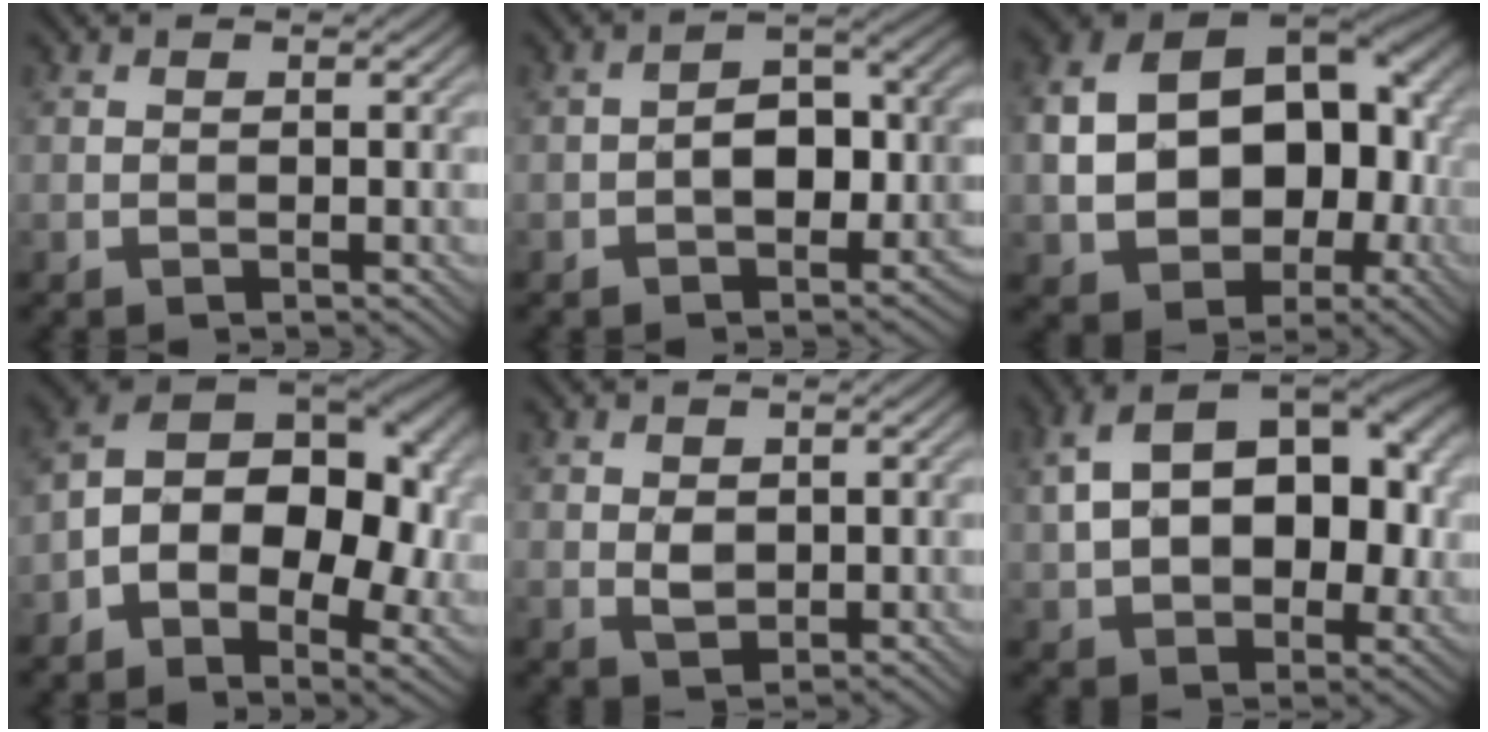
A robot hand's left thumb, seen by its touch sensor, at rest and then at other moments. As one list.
[{"total": 5.7, "force": [-1.9, 3.5, 4.2], "torque": [-0.053, 0.005, -0.037]}, {"total": 16.0, "force": [-0.9, 11.6, 11.0], "torque": [-0.190, -0.026, 0.002]}, {"total": 15.5, "force": [-2.4, 9.8, 11.7], "torque": [-0.196, -0.002, -0.034]}, {"total": 2.0, "force": [0.4, 1.4, 1.3], "torque": [-0.030, -0.004, 0.012]}, {"total": 14.5, "force": [2.6, 9.2, 10.9], "torque": [-0.182, 0.013, 0.050]}]